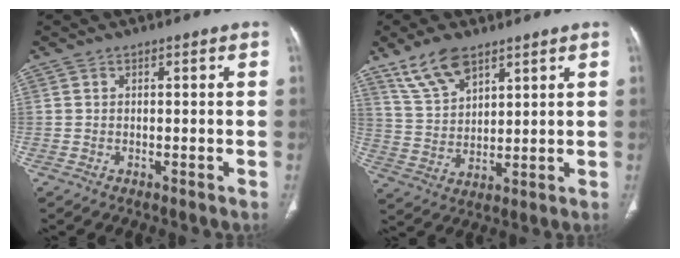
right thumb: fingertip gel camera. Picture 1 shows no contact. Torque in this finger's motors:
{"motor_torque": [-0.80, 1.14, 0.04, -0.09, 0.17]}